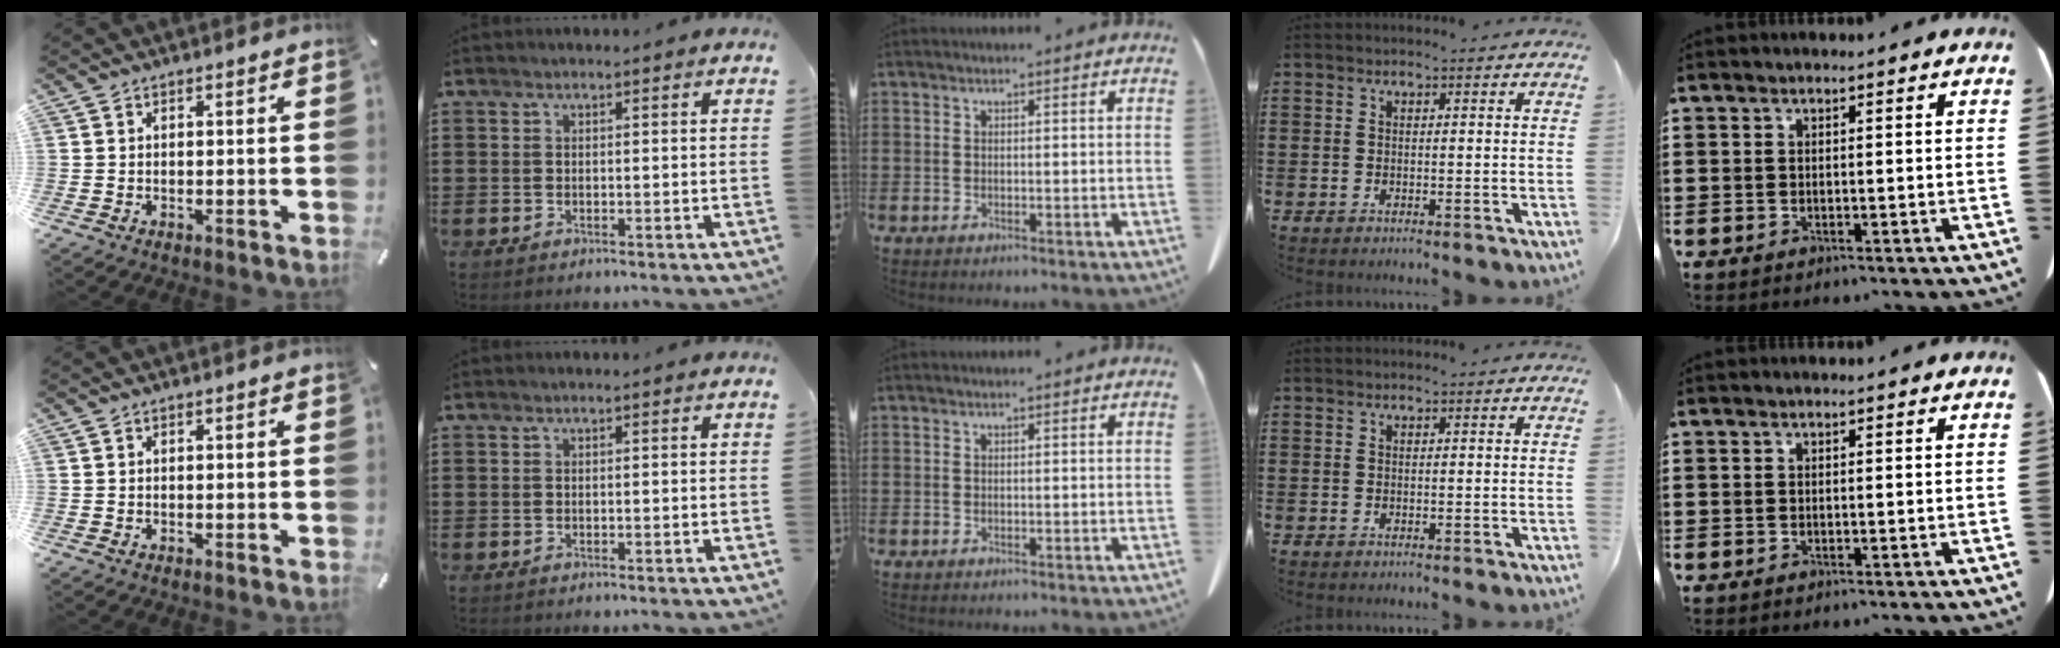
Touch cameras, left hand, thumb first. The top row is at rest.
{}